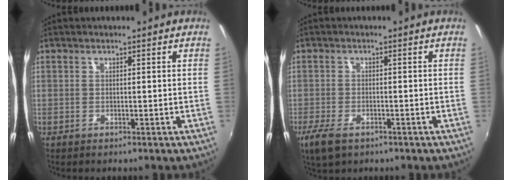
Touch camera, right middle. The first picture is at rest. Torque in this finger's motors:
{"motor_torque": [1.17, -0.96, 0.08, 0.09]}